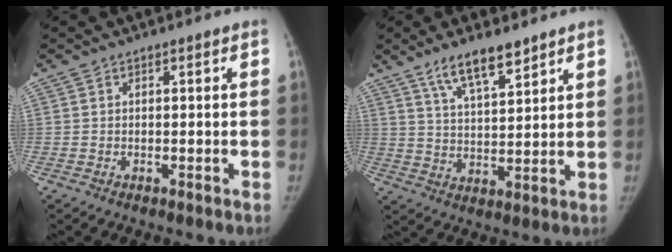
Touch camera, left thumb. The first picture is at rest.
{"total": 8.9, "force": [6.4, 2.4, 5.7], "torque": [-0.082, -0.037, 0.120]}